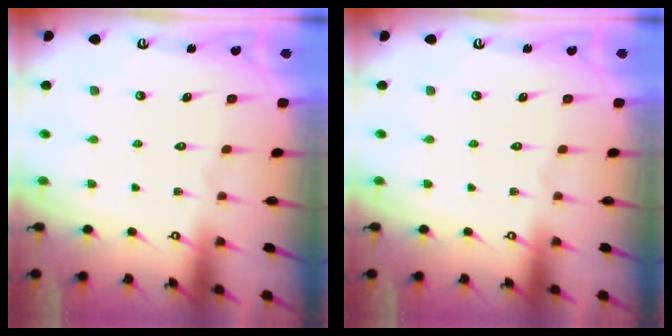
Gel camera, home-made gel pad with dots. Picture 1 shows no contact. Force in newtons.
{"total": 0.0}